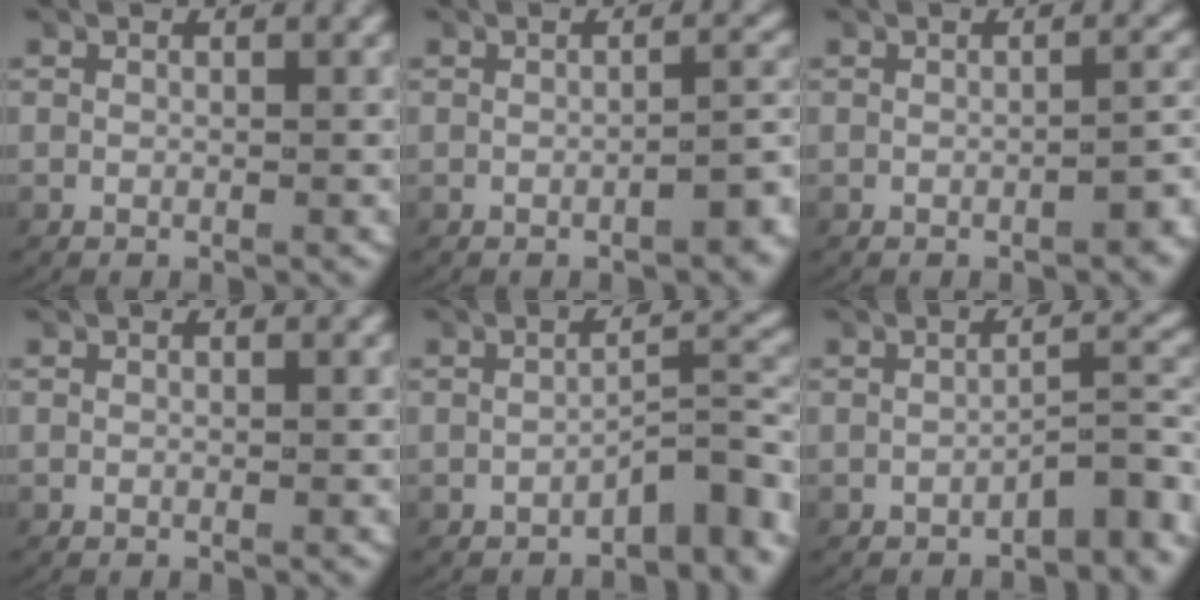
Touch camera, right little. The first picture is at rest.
{"total": 2.4, "force": [-1.4, 0.6, 1.9], "torque": [-0.020, 0.007, -0.022]}
{"total": 1.8, "force": [-1.0, 0.4, 1.4], "torque": [-0.017, 0.006, -0.017]}
{"total": 0.0}
{"total": 3.8, "force": [-2.3, 1.0, 2.9], "torque": [-0.029, 0.005, -0.033]}
{"total": 3.5, "force": [-2.4, 0.8, 2.4], "torque": [-0.021, 0.005, -0.034]}